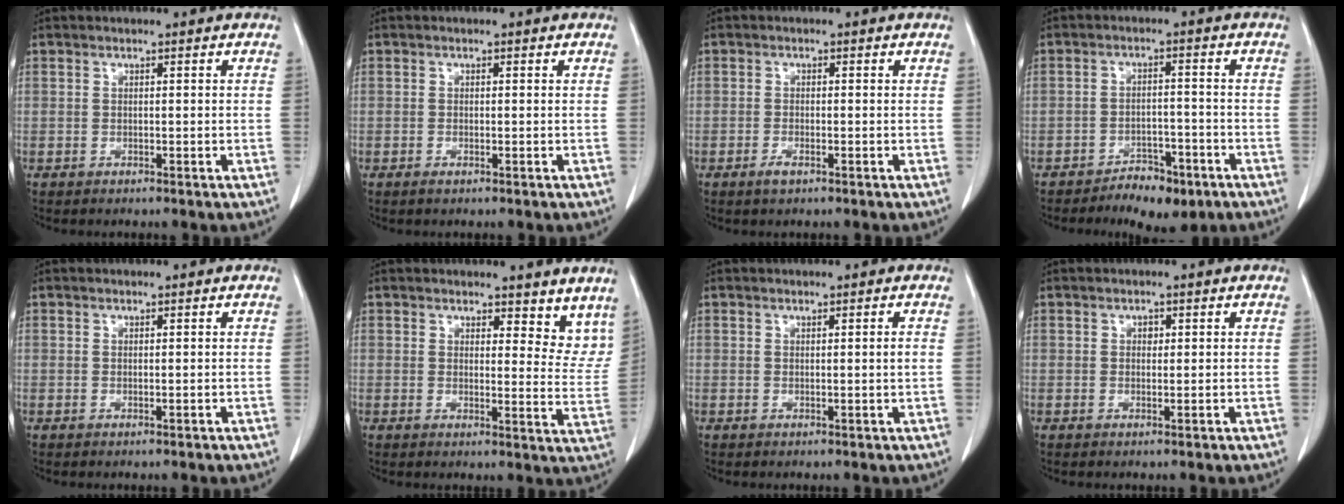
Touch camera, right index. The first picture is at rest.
{"total": 0.7, "force": [-0.3, 0.3, 0.6], "torque": [-0.012, -0.002, -0.005]}
{"total": 1.8, "force": [-0.9, 0.6, 1.4], "torque": [-0.025, 0.000, -0.015]}
{"total": 6.7, "force": [-4.7, 3.0, 3.7], "torque": [-0.056, 0.003, -0.068]}
{"total": 0.0}
{"total": 8.5, "force": [7.3, 3.1, 3.0], "torque": [-0.006, -0.031, 0.073]}
{"total": 1.3, "force": [0.3, -0.2, 1.2], "torque": [-0.022, -0.003, 0.006]}
{"total": 1.1, "force": [0.4, 0.8, 0.7], "torque": [-0.011, -0.001, 0.006]}